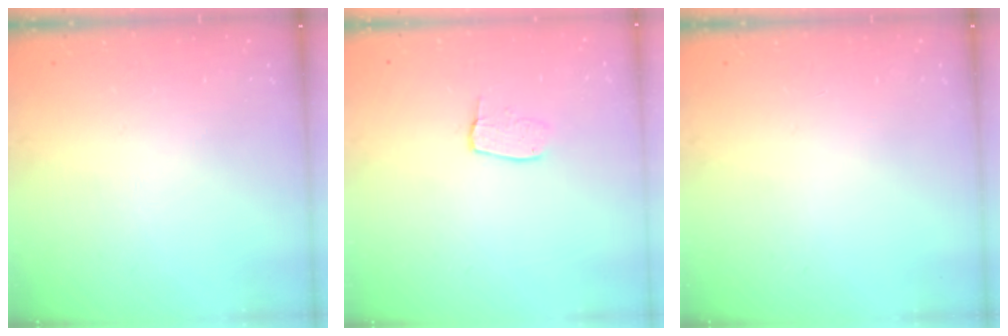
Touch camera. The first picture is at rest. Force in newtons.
{"total": 5.2, "press": 5.2, "slide": 0.3}
{"total": 0.0}